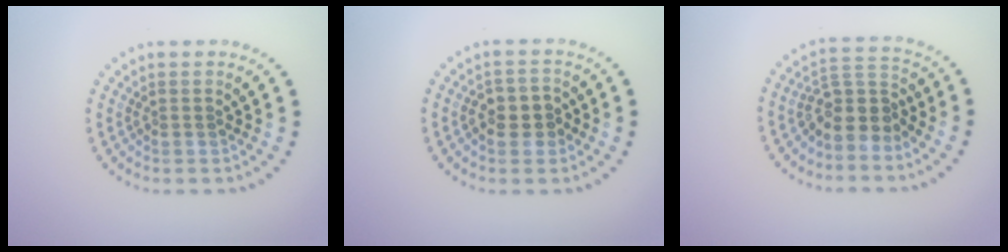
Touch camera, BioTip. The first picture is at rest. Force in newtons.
{"total": 2.7, "press": 2.7, "slide": 0.6}
{"total": 3.8, "press": 3.1, "slide": 2.2}